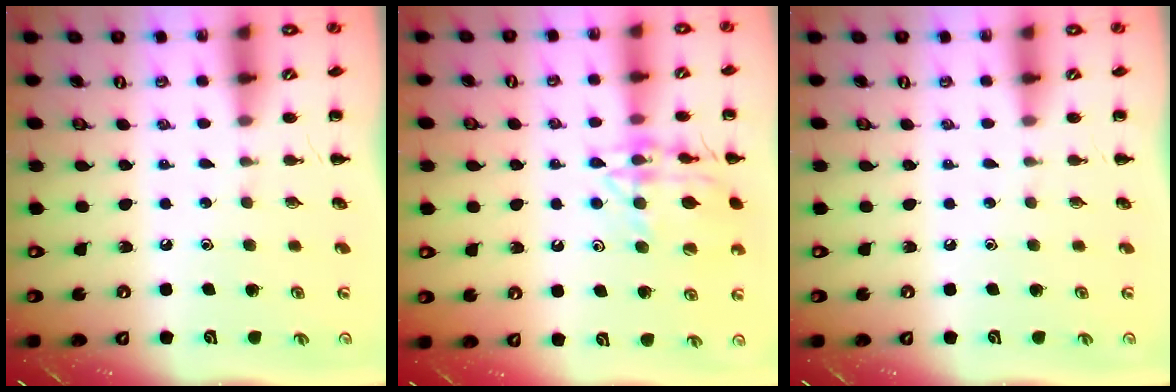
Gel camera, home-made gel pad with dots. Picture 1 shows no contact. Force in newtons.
{"total": 15.0, "press": 14.9, "slide": 0.8}
{"total": 0.0}